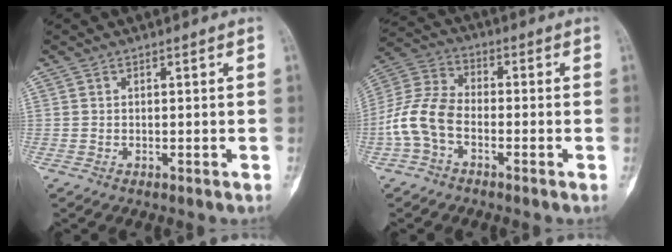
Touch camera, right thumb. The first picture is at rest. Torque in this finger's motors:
{"motor_torque": [0.11, 0.09, 0.45, -0.42, 0.05]}